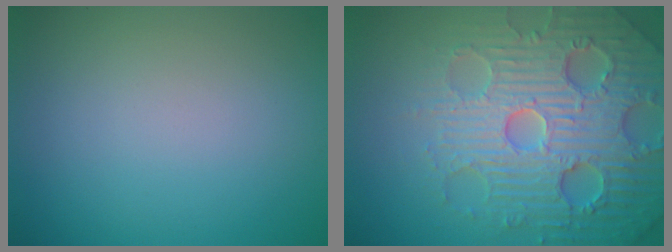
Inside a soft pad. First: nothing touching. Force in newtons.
{"total": 7.9, "press": 7.7, "slide": 1.6}